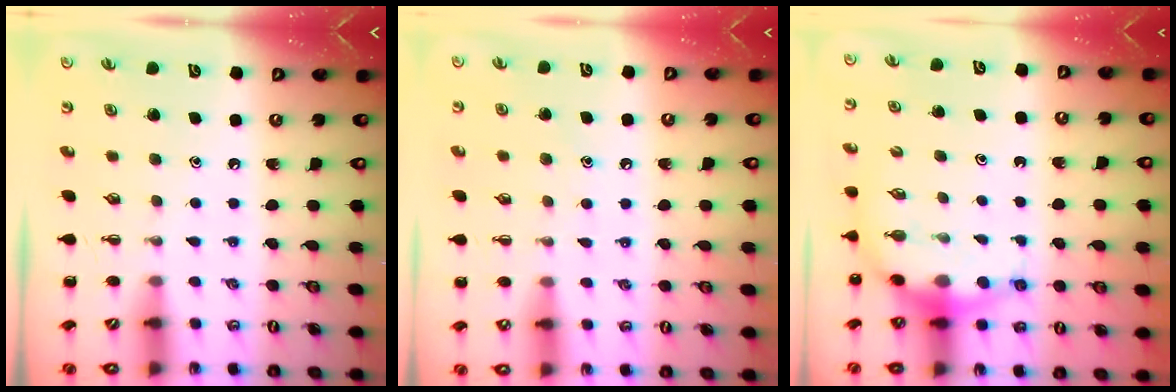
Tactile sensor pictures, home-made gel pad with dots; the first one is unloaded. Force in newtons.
{"total": 7.1, "press": 6.9, "slide": 1.9}
{"total": 7.2, "press": 7.2, "slide": 1.1}